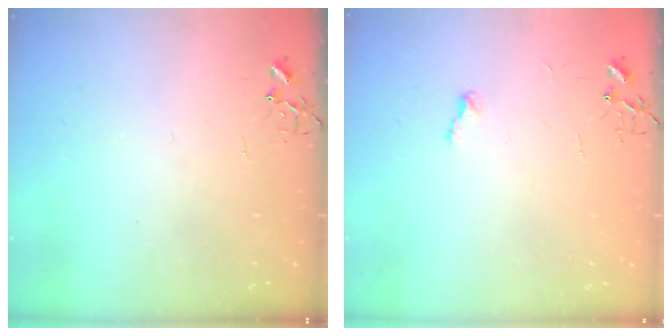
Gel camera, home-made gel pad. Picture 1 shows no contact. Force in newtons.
{"total": 4.7, "press": 4.7, "slide": 0.7}